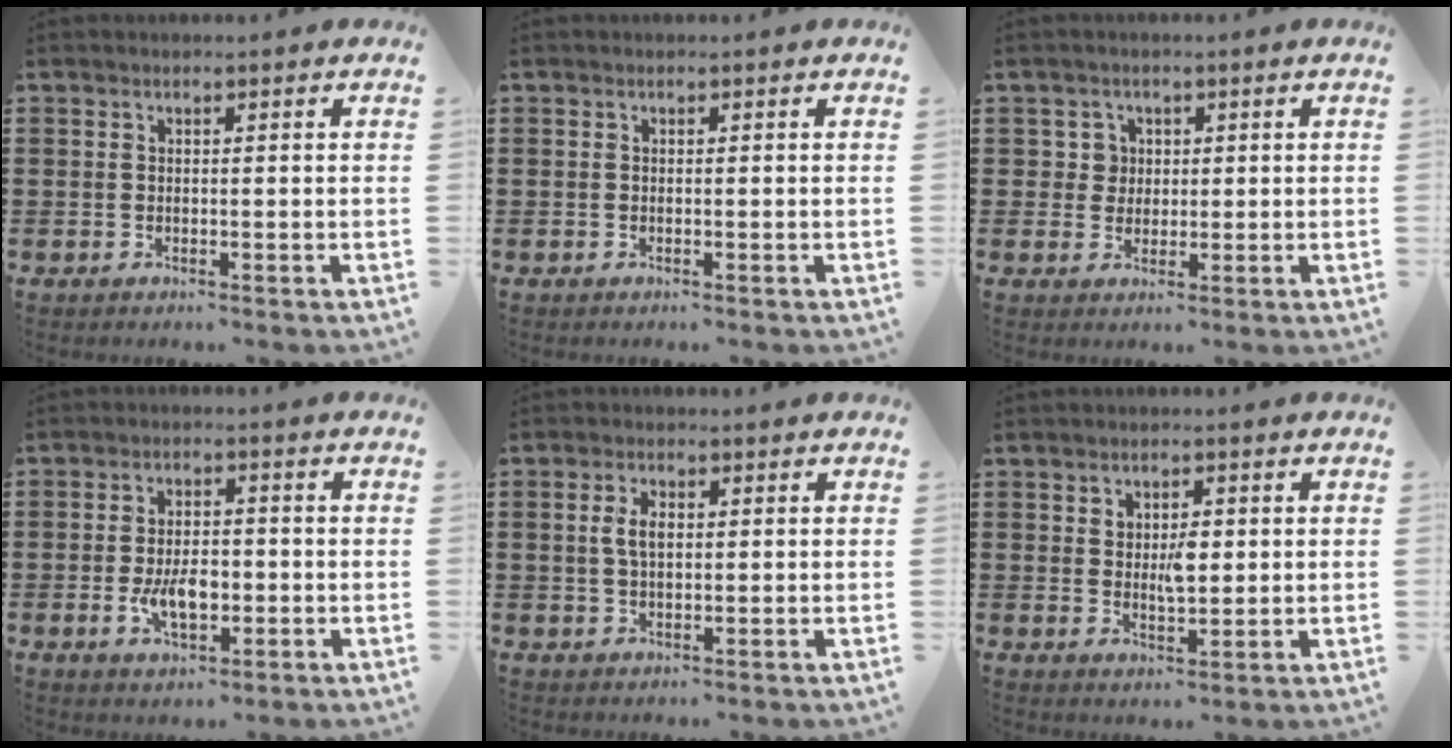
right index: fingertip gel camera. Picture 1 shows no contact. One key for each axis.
{"total": 0.0}
{"total": 3.0, "fx": 0.6, "fy": 2.9, "fz": 0.6, "tx": -0.027, "ty": 0.011, "tz": 0.008}
{"total": 5.8, "fx": -1.3, "fy": 3.0, "fz": 4.8, "tx": -0.088, "ty": -0.002, "tz": -0.025}
{"total": 3.5, "fx": 0.5, "fy": 1.7, "fz": 3.0, "tx": -0.063, "ty": 0.008, "tz": 0.007}
{"total": 3.9, "fx": 0.8, "fy": 1.9, "fz": 3.2, "tx": -0.060, "ty": 0.003, "tz": 0.011}